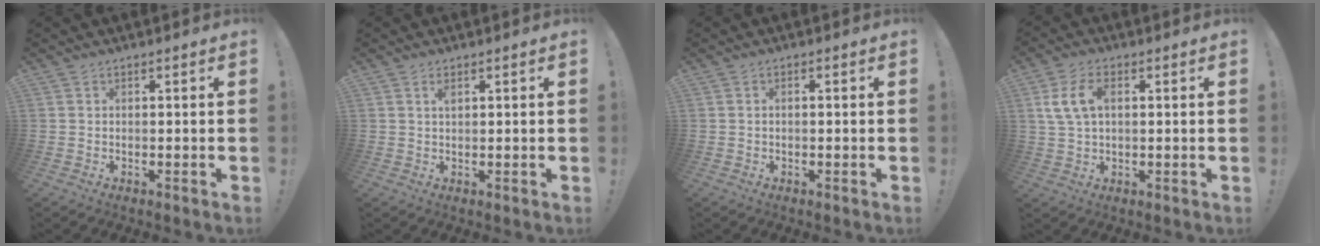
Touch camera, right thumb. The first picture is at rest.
{"total": 1.9, "force": [0.9, 0.7, 1.5], "torque": [-0.024, -0.001, 0.013]}
{"total": 0.9, "force": [-0.4, 0.3, 0.7], "torque": [-0.017, 0.005, -0.007]}
{"total": 8.8, "force": [2.0, 5.3, 6.7], "torque": [-0.144, 0.009, 0.037]}